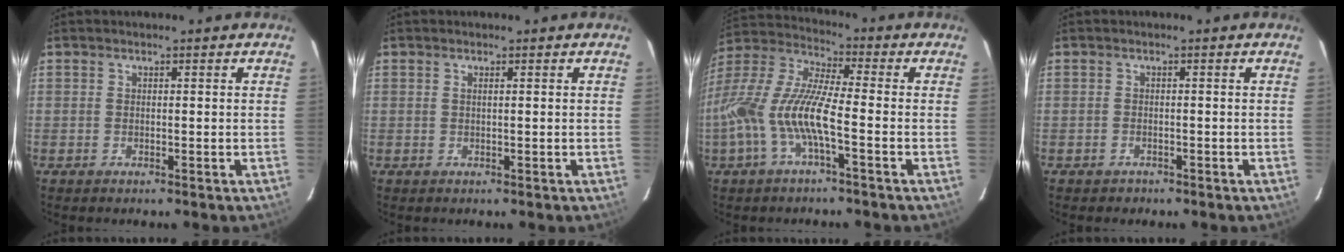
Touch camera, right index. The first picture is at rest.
{"total": 0.5, "force": [0.2, -0.1, 0.5], "torque": [-0.010, 0.003, 0.002]}
{"total": 14.0, "force": [-4.2, 2.6, 13.1], "torque": [-0.272, -0.001, -0.086]}
{"total": 1.5, "force": [-1.0, 1.1, 0.1], "torque": [-0.005, 0.004, -0.013]}